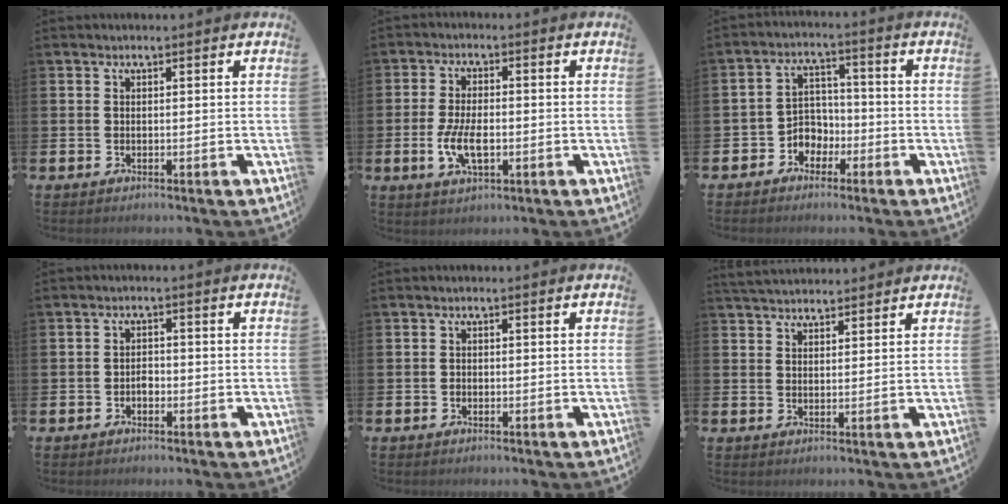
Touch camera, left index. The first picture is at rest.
{"total": 5.6, "force": [-1.1, 2.7, 4.8], "torque": [-0.090, -0.001, -0.022]}
{"total": 3.7, "force": [-1.7, 3.2, 0.6], "torque": [-0.026, 0.000, -0.042]}
{"total": 1.5, "force": [-0.7, 1.1, 0.7], "torque": [-0.009, 0.001, -0.016]}
{"total": 0.7, "force": [-0.4, 0.5, 0.1], "torque": [-0.005, 0.004, -0.009]}
{"total": 3.6, "force": [3.5, 0.7, 0.4], "torque": [-0.015, -0.013, 0.066]}